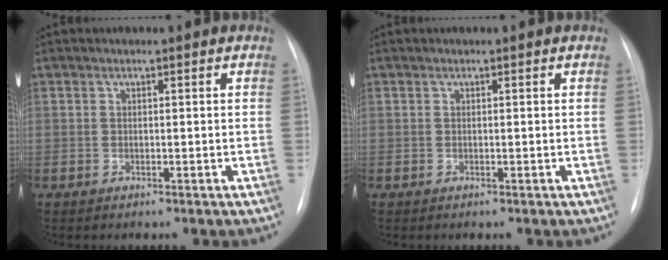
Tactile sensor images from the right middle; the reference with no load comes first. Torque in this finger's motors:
{"motor_torque": [0.00, 0.00, 0.00, 0.00]}